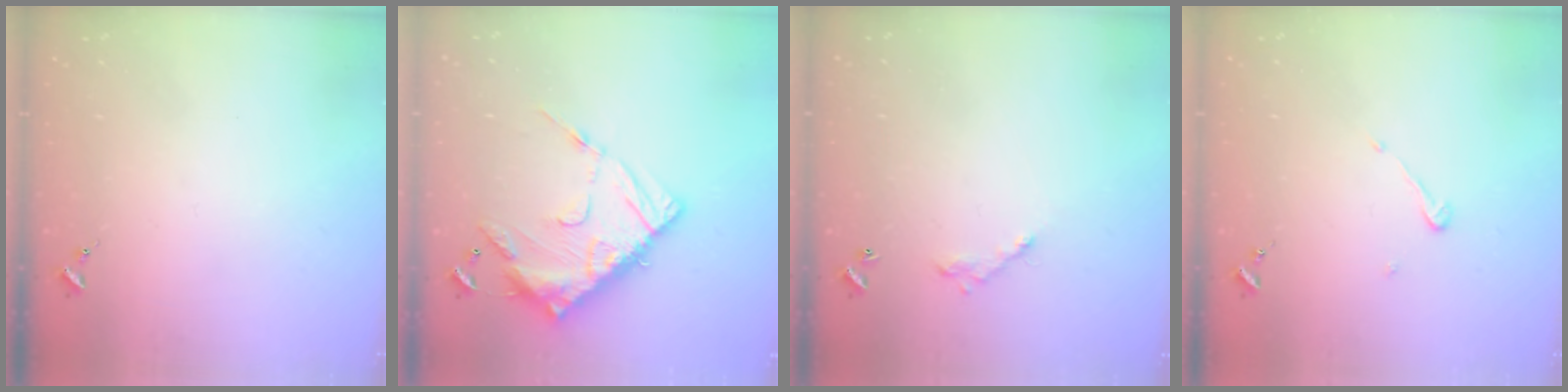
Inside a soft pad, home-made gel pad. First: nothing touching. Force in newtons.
{"total": 16.0, "press": 15.9, "slide": 1.5}
{"total": 5.2, "press": 5.2, "slide": 0.2}
{"total": 3.9, "press": 3.9, "slide": 0.3}